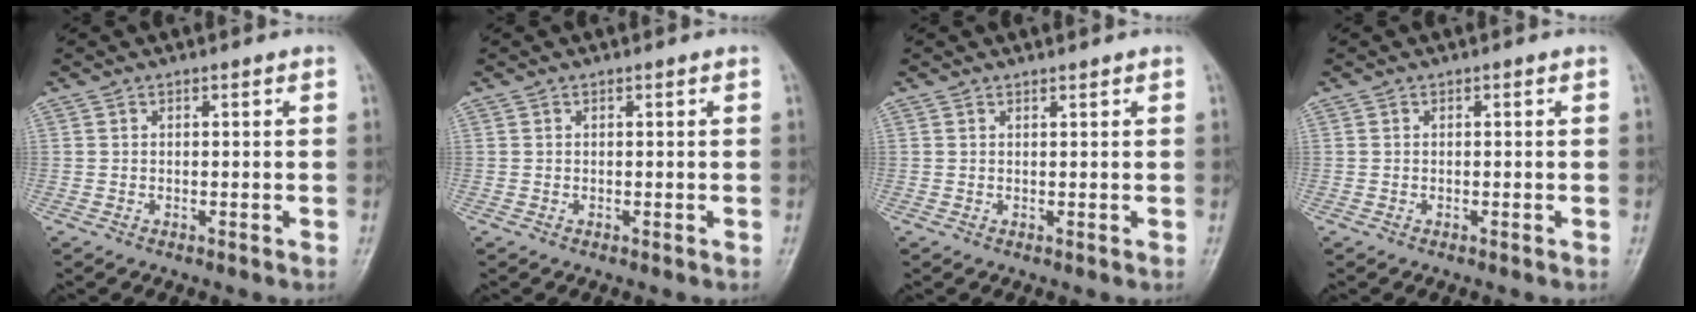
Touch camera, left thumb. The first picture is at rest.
{"total": 0.0}
{"total": 0.6, "force": [0.6, 0.0, 0.1], "torque": [-0.003, -0.005, 0.010]}
{"total": 0.0}